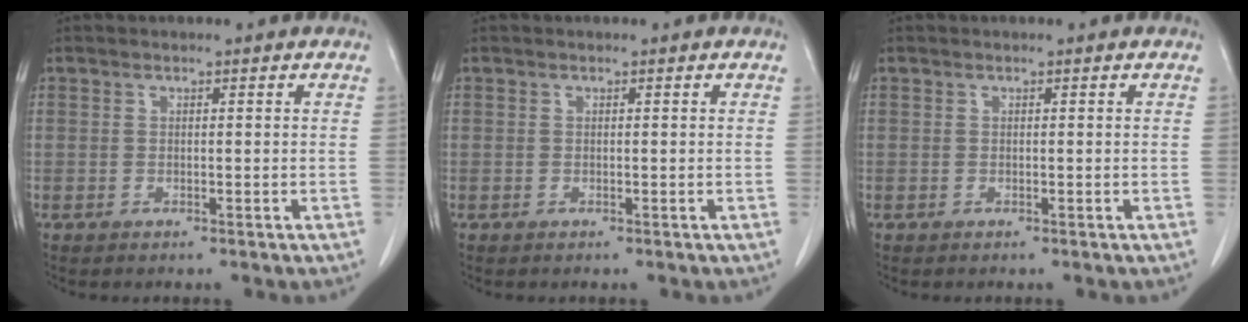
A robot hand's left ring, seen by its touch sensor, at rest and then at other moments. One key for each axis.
{"total": 0.0}
{"total": 0.0}